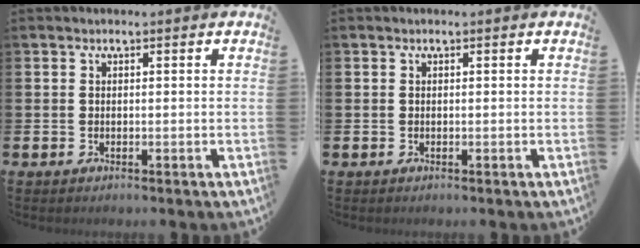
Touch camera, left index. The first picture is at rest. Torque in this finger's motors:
{"motor_torque": [0.00, 0.00, 0.00, 0.00]}